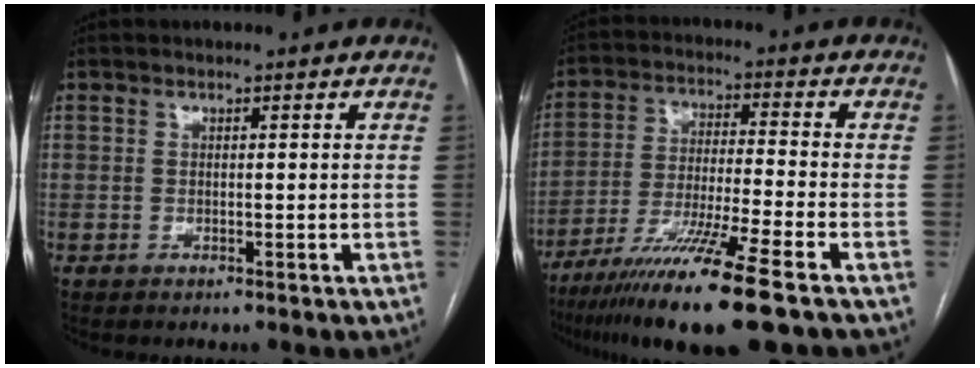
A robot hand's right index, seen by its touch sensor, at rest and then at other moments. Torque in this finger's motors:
{"motor_torque": [0.64, -0.66, 0.48, 0.21]}